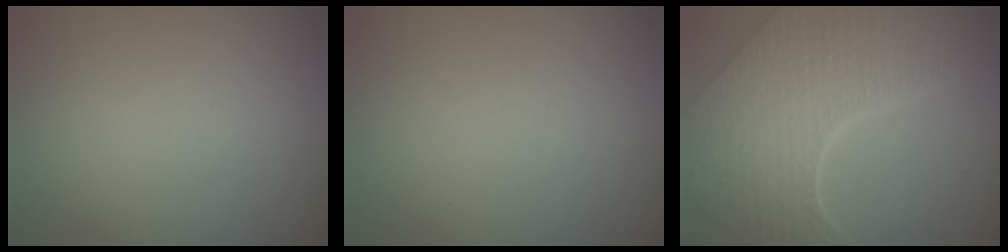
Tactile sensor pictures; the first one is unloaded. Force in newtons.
{"total": 0.0}
{"total": 8.4, "press": 6.0, "slide": 5.8}